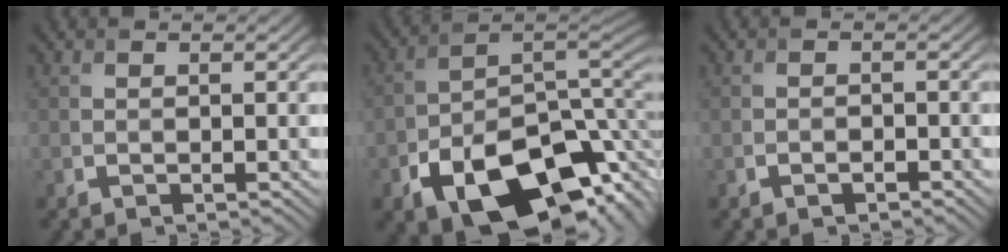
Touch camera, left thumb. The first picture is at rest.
{"total": 16.4, "force": [-7.4, 10.0, 10.6], "torque": [-0.160, -0.041, -0.097]}
{"total": 1.0, "force": [-0.8, 0.4, 0.4], "torque": [-0.006, -0.001, -0.015]}